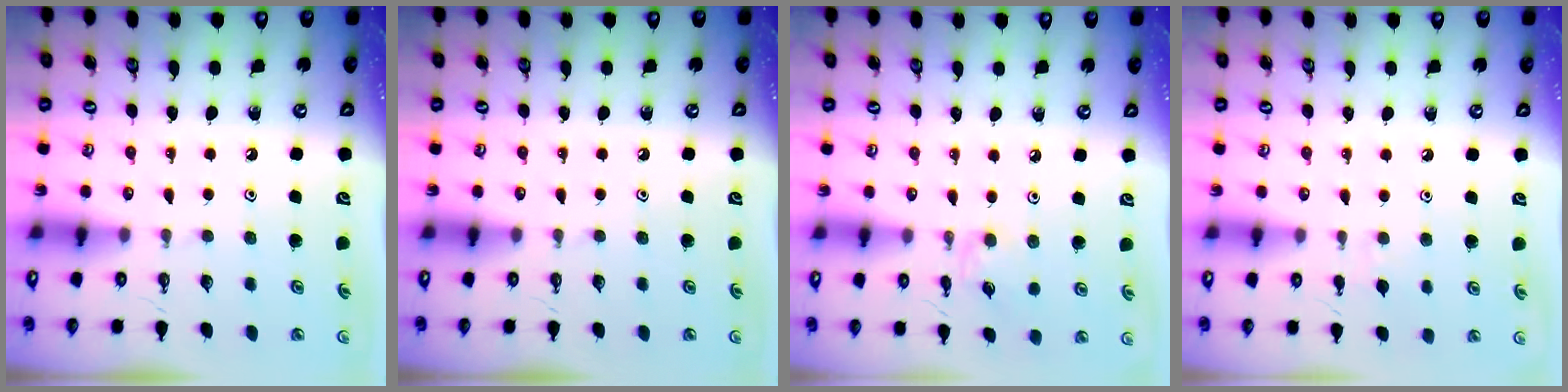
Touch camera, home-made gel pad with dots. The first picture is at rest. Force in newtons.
{"total": 0.0}
{"total": 2.0, "press": 1.9, "slide": 0.4}
{"total": 4.0, "press": 4.0, "slide": 0.7}